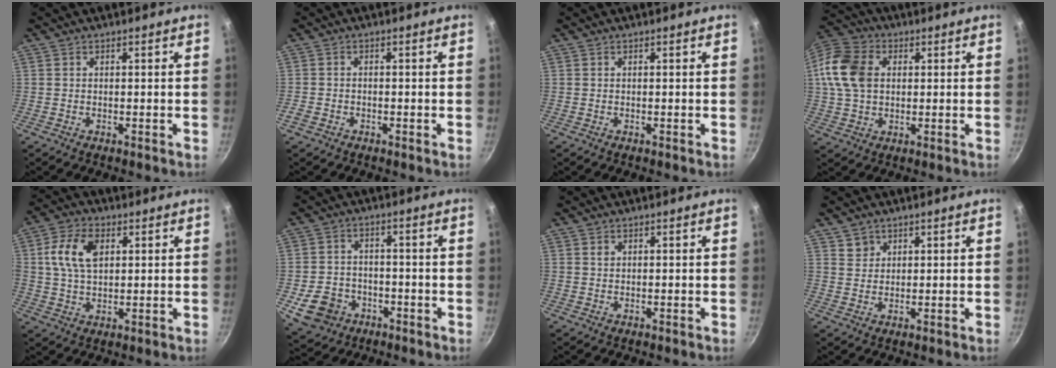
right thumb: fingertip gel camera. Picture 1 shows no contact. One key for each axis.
{"total": 1.8, "fx": -1.1, "fy": 1.2, "fz": 0.8, "tx": -0.025, "ty": 0.006, "tz": -0.024}
{"total": 0.0}
{"total": 13.5, "fx": 2.1, "fy": 9.9, "fz": 9.0, "tx": -0.169, "ty": 0.015, "tz": 0.025}
{"total": 9.3, "fx": 2.4, "fy": 5.8, "fz": 6.9, "tx": -0.125, "ty": 0.007, "tz": 0.038}
{"total": 9.2, "fx": -3.6, "fy": 7.4, "fz": 4.1, "tx": -0.059, "ty": 0.026, "tz": -0.054}
{"total": 0.9, "fx": 0.4, "fy": 0.7, "fz": 0.4, "tx": -0.004, "ty": 0.000, "tz": 0.006}
{"total": 2.6, "fx": 1.5, "fy": 2.2, "fz": 0.2, "tx": 0.017, "ty": 0.004, "tz": 0.027}